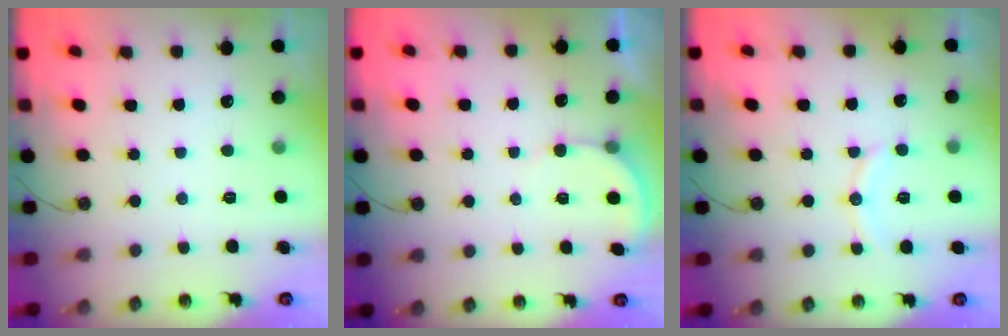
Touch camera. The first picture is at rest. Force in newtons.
{"total": 2.7, "press": 2.7, "slide": 0.1}
{"total": 7.9, "press": 7.7, "slide": 1.7}